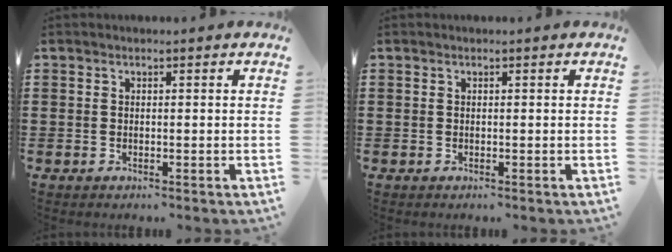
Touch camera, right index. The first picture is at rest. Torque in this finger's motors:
{"motor_torque": [-0.02, 0.01, 0.00, -0.01]}